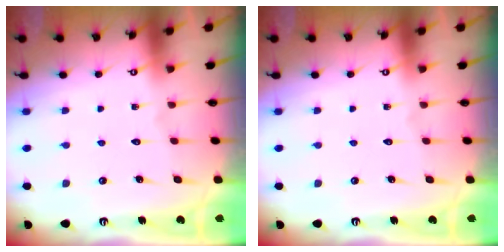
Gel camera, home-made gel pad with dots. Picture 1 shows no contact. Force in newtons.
{"total": 0.0}